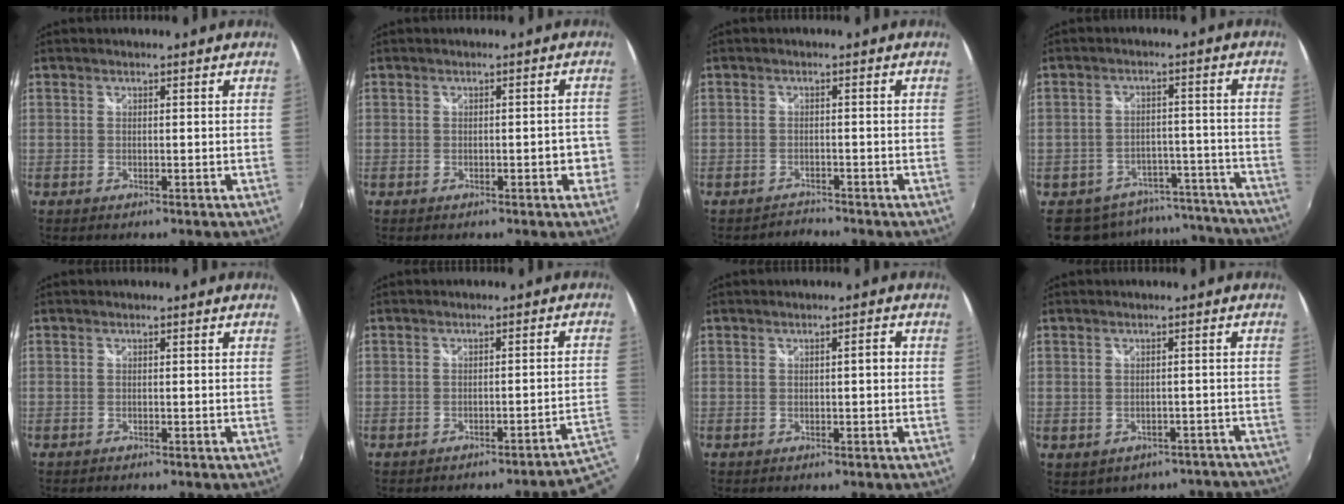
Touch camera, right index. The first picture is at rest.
{"total": 2.9, "force": [-1.2, 1.3, 2.3], "torque": [-0.025, 0.007, -0.013]}
{"total": 2.1, "force": [-1.9, 0.5, -0.5], "torque": [0.005, 0.000, -0.033]}
{"total": 14.9, "force": [-13.2, 6.8, 1.8], "torque": [-0.037, 0.052, -0.156]}
{"total": 0.6, "force": [-0.5, 0.2, -0.1], "torque": [0.002, -0.006, -0.010]}
{"total": 3.7, "force": [-2.8, -0.9, 2.3], "torque": [-0.026, -0.007, -0.035]}
{"total": 1.6, "force": [0.0, 0.4, 1.5], "torque": [-0.021, 0.005, -0.001]}
{"total": 11.8, "force": [-8.9, 6.8, 3.5], "torque": [-0.066, 0.007, -0.082]}